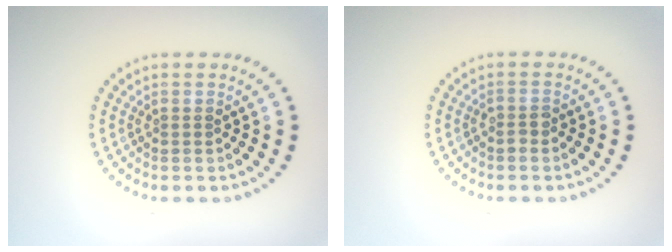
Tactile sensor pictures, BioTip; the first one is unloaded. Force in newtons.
{"total": 0.9, "press": 0.8, "slide": 0.5}